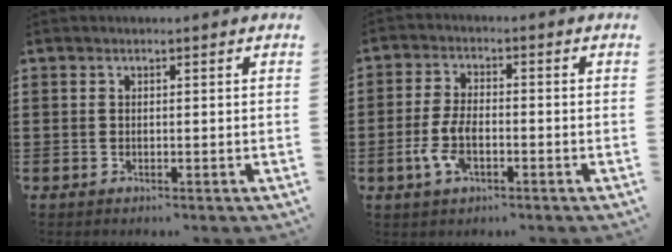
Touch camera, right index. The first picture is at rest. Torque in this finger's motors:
{"motor_torque": [2.14, 0.00, 0.48, 0.10]}